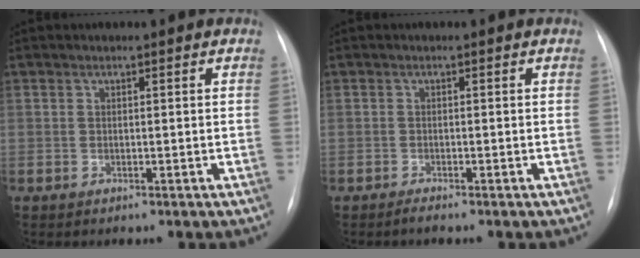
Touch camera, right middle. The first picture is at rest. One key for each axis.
{"total": 0.7, "fx": -0.6, "fy": -0.2, "fz": 0.3, "tx": -0.010, "ty": -0.005, "tz": -0.009}